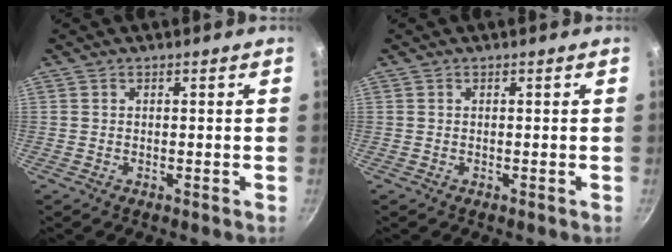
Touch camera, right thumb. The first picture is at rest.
{"total": 0.0}